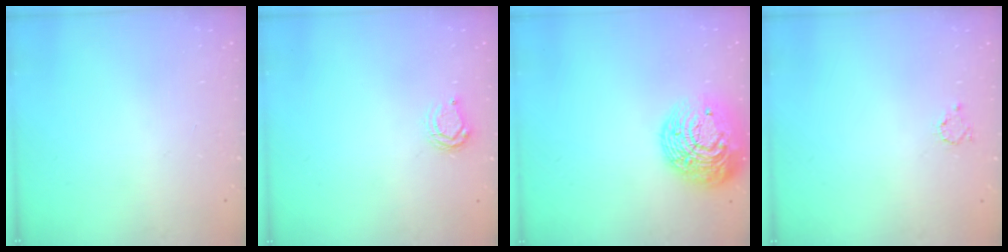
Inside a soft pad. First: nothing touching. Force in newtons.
{"total": 6.0, "press": 5.9, "slide": 0.7}
{"total": 19.7, "press": 19.7, "slide": 1.1}
{"total": 2.4, "press": 2.4, "slide": 0.4}